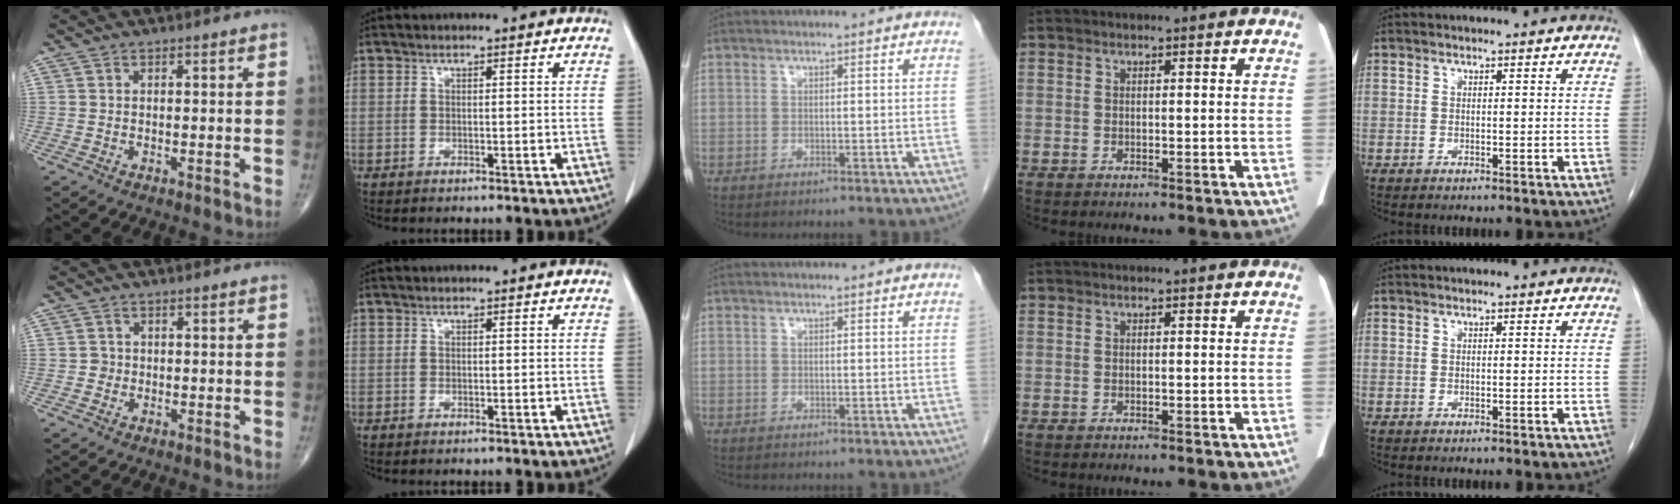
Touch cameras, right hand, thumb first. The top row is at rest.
{"thumb": {"total": 1.3, "force": [-0.3, 1.3, 0.2], "torque": [0.006, 0.006, -0.007]}}